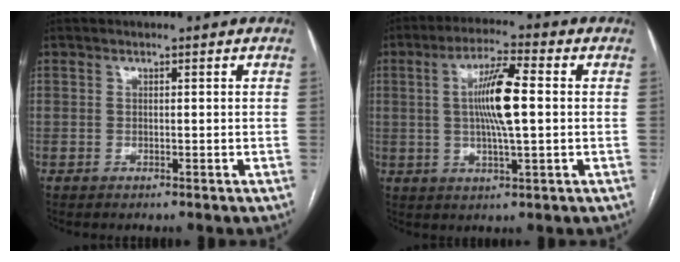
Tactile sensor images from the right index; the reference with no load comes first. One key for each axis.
{"total": 9.4, "fx": 0.7, "fy": 0.9, "fz": 9.3, "tx": -0.175, "ty": 0.005, "tz": 0.011}